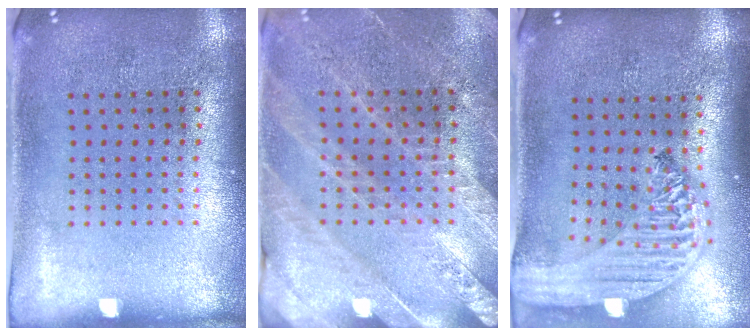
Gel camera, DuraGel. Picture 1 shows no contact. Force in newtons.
{"total": 2.7, "press": 2.7, "slide": 0.5}
{"total": 2.6, "press": 2.1, "slide": 1.6}